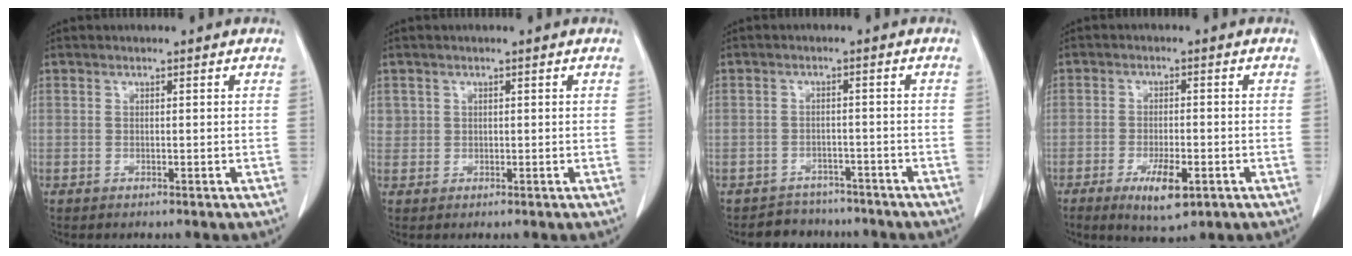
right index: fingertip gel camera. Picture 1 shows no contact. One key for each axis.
{"total": 1.5, "fx": 0.5, "fy": 1.3, "fz": 0.1, "tx": 0.013, "ty": 0.004, "tz": 0.006}
{"total": 4.9, "fx": -4.2, "fy": 2.5, "fz": -0.7, "tx": 0.017, "ty": 0.017, "tz": -0.063}
{"total": 6.0, "fx": -2.9, "fy": 1.7, "fz": 5.0, "tx": -0.089, "ty": -0.008, "tz": -0.040}